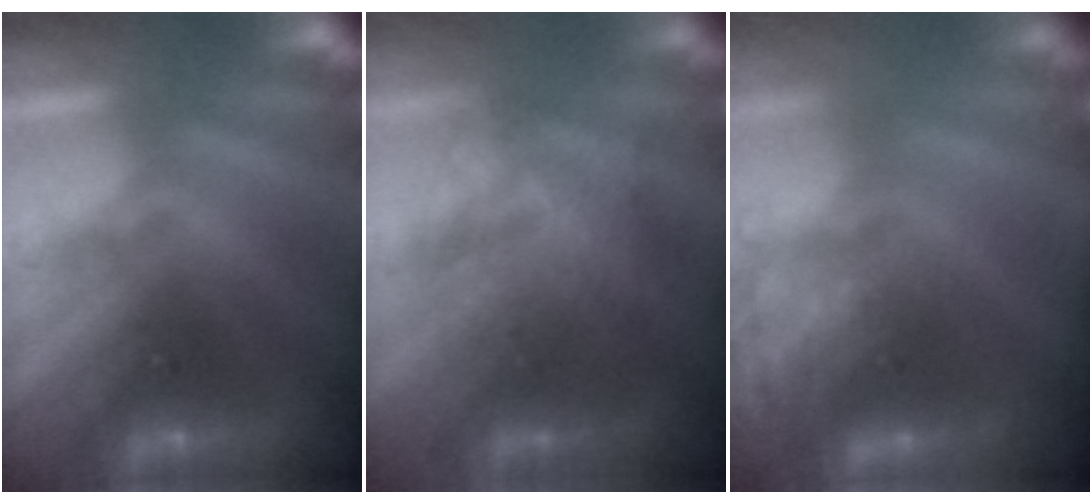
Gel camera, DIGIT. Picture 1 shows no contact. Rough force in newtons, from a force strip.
{"total": 2.2}
{"total": 5.8}